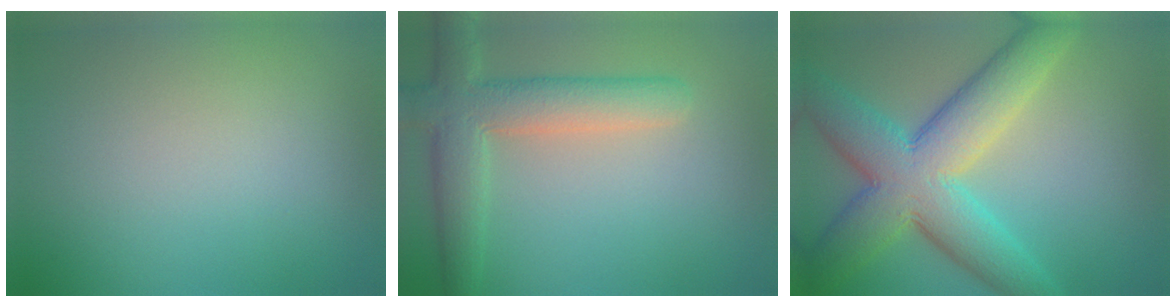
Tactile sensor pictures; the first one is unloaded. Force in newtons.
{"total": 5.6, "press": 5.6, "slide": 0.5}
{"total": 10.3, "press": 10.3, "slide": 0.1}